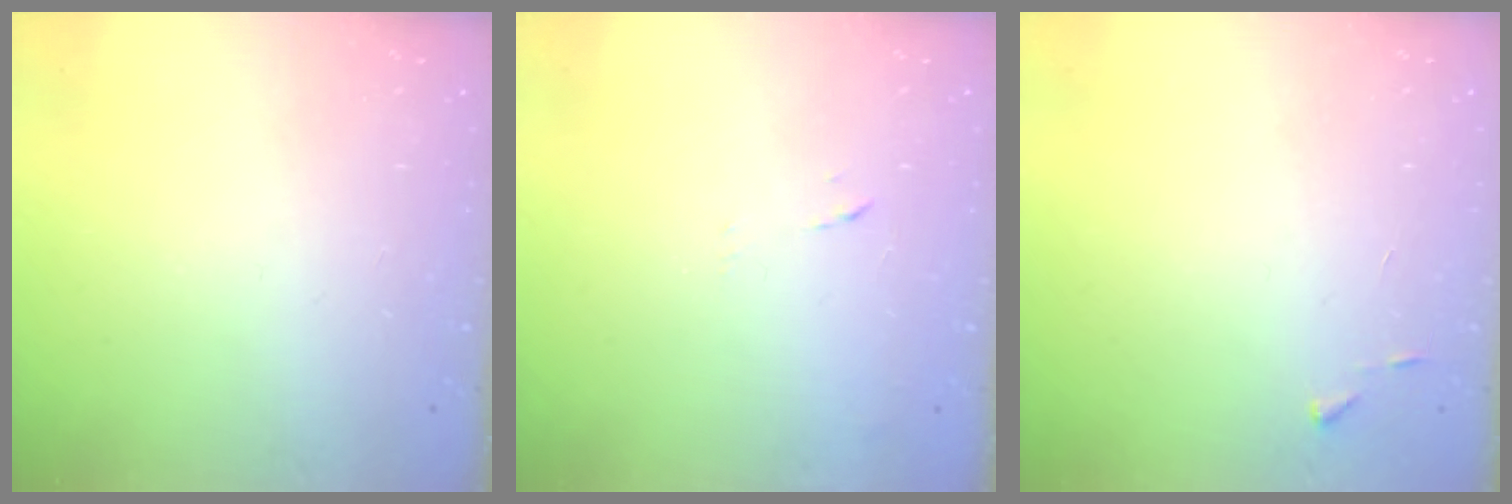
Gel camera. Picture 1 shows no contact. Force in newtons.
{"total": 7.2, "press": 7.2, "slide": 0.6}
{"total": 2.7, "press": 2.7, "slide": 0.3}